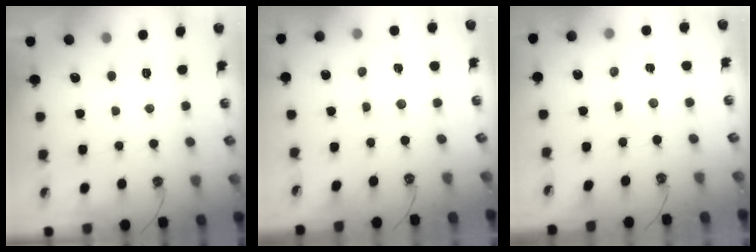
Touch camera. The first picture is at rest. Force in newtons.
{"total": 2.8, "press": 2.8, "slide": 0.5}
{"total": 0.8, "press": 0.8, "slide": 0.2}